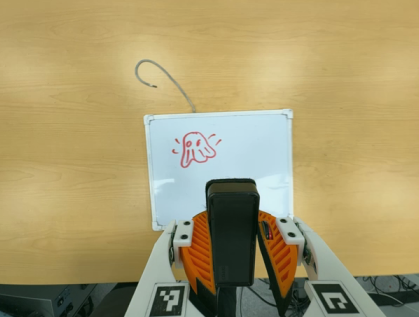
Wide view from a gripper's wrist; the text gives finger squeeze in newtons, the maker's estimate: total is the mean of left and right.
{"total": 7.9, "left": 6.5, "right": 9.4}